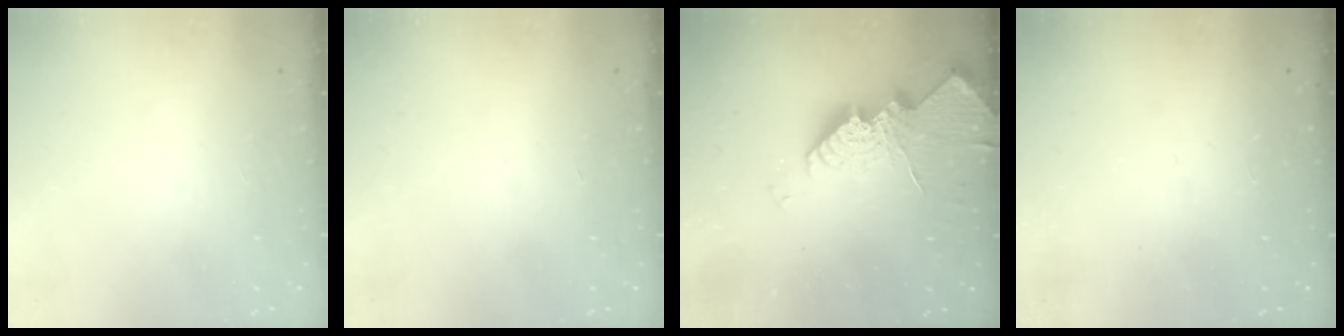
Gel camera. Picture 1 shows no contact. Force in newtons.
{"total": 0.0}
{"total": 15.2, "press": 15.2, "slide": 1.5}
{"total": 0.0}